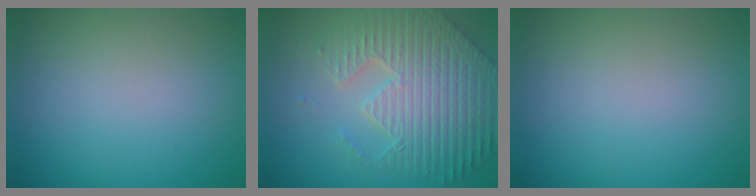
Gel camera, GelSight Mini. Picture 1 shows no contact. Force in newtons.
{"total": 7.9, "press": 5.9, "slide": 5.3}
{"total": 0.0}